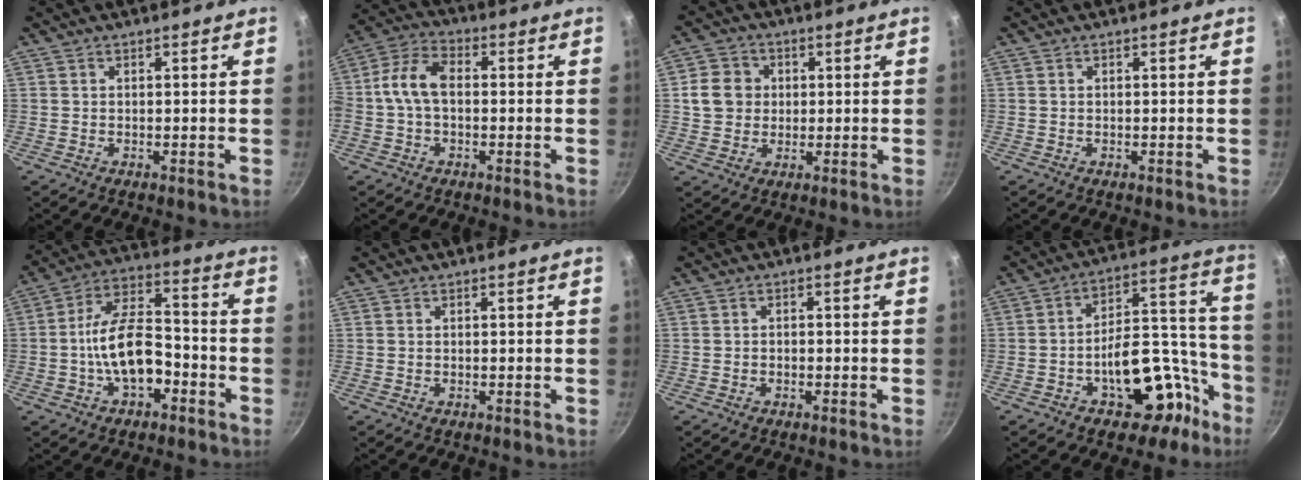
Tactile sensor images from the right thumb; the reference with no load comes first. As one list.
[{"total": 8.7, "force": [-0.4, 5.5, 6.8], "torque": [-0.132, 0.033, -0.021]}, {"total": 7.3, "force": [1.1, 6.6, 2.9], "torque": [-0.024, 0.007, 0.011]}, {"total": 0.0}, {"total": 13.6, "force": [-4.2, 7.5, 10.5], "torque": [-0.157, 0.056, -0.077]}, {"total": 0.0}, {"total": 1.1, "force": [-0.5, 0.7, 0.6], "torque": [-0.014, 0.005, -0.010]}, {"total": 17.3, "force": [-8.7, 10.2, 11.0], "torque": [-0.077, 0.098, -0.116]}]